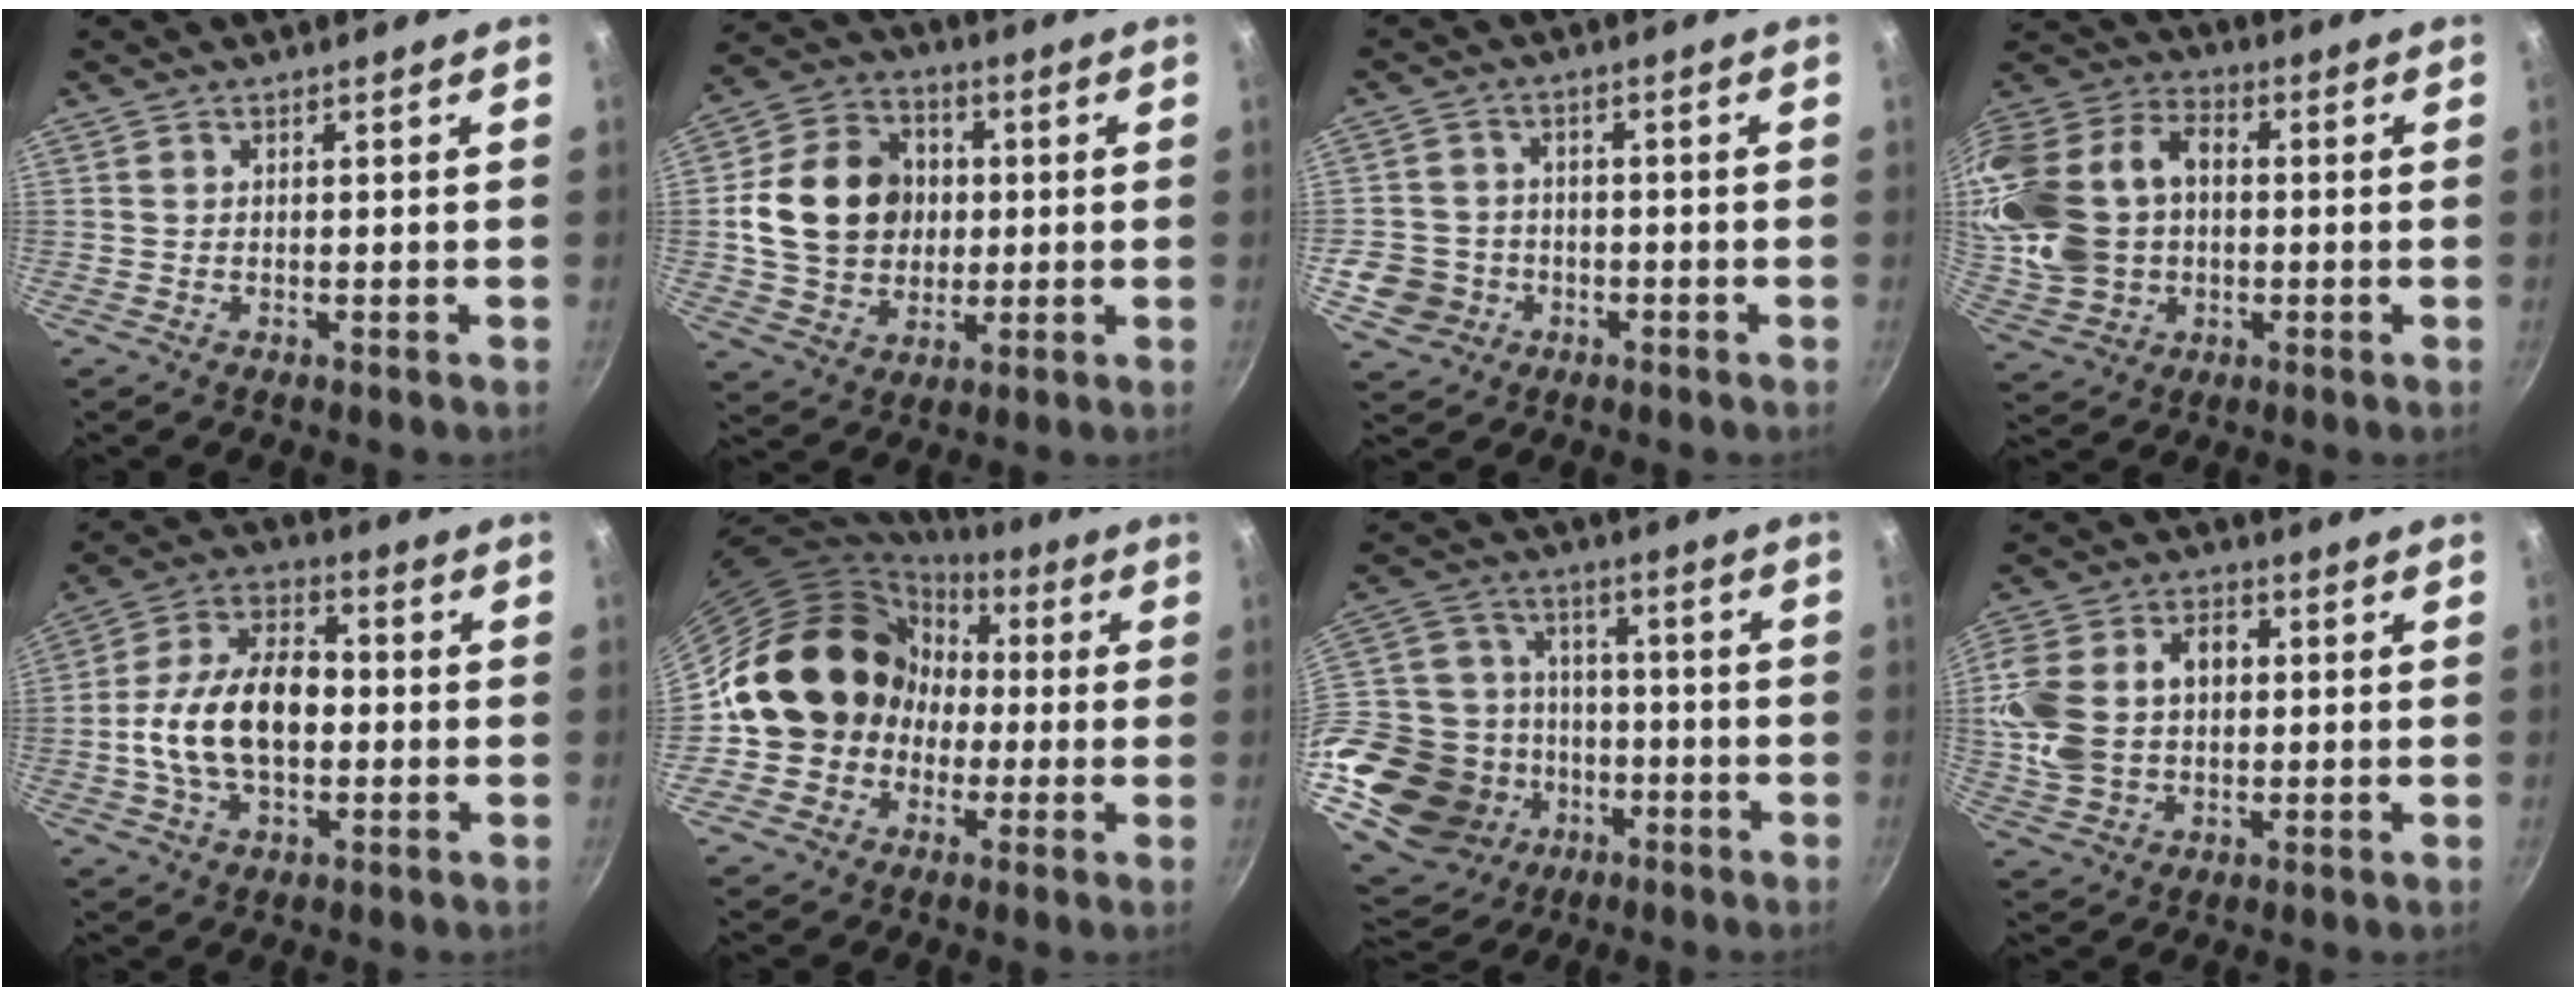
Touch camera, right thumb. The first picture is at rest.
{"total": 16.5, "force": [1.1, 13.6, 9.2], "torque": [-0.137, 0.019, 0.018]}
{"total": 7.2, "force": [-2.5, 6.5, 1.8], "torque": [-0.012, 0.024, -0.041]}
{"total": 22.7, "force": [0.8, 16.8, 15.1], "torque": [-0.311, 0.037, 0.021]}
{"total": 16.1, "force": [-1.4, 9.9, 12.6], "torque": [-0.205, 0.033, -0.037]}
{"total": 16.1, "force": [-1.1, 14.6, 6.6], "torque": [-0.066, 0.054, -0.019]}
{"total": 30.3, "force": [-10.4, 23.2, 16.5], "torque": [-0.341, 0.056, -0.157]}
{"total": 15.1, "force": [1.3, 11.0, 10.2], "torque": [-0.190, 0.027, 0.020]}